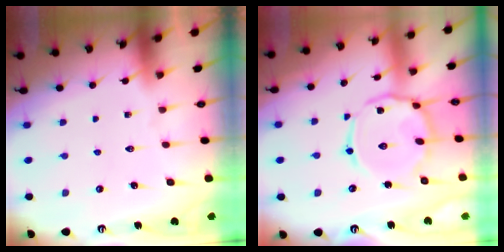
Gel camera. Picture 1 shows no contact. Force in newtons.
{"total": 11.5, "press": 11.5, "slide": 0.8}